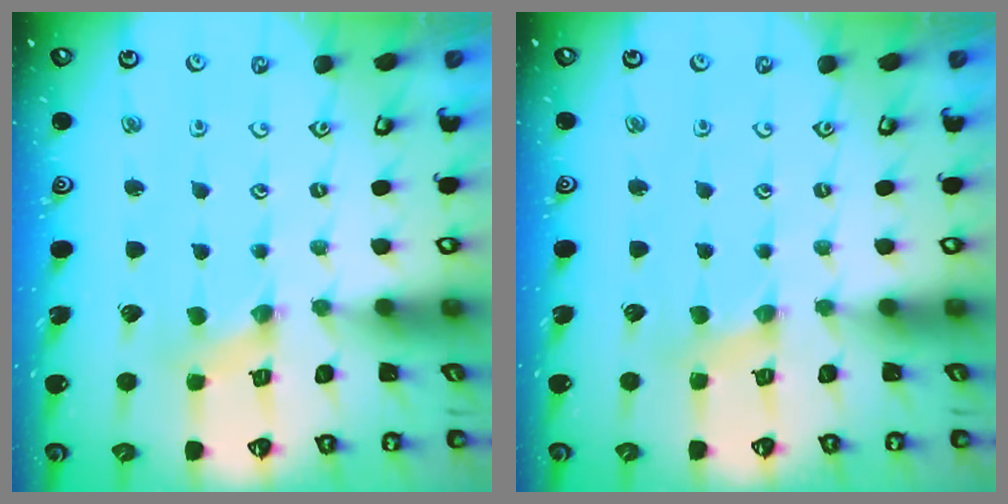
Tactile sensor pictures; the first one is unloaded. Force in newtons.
{"total": 2.2, "press": 2.1, "slide": 0.5}